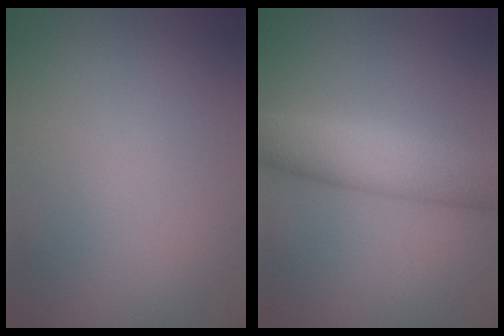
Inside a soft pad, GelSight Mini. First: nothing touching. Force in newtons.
{"total": 4.8, "press": 4.8, "slide": 0.2}